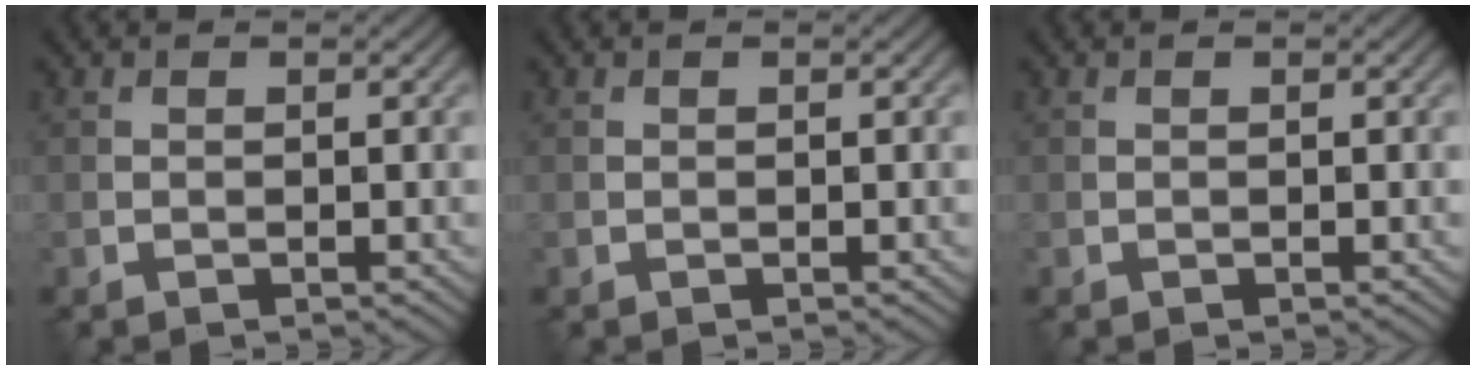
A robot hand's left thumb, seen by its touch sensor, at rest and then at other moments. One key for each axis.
{"total": 0.0}
{"total": 0.0}